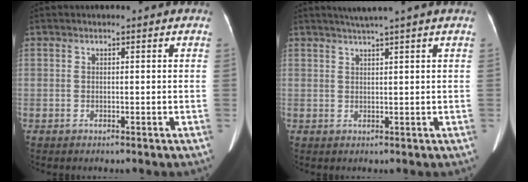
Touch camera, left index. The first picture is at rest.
{"total": 3.3, "force": [2.6, -1.2, 1.6], "torque": [-0.022, 0.007, 0.047]}